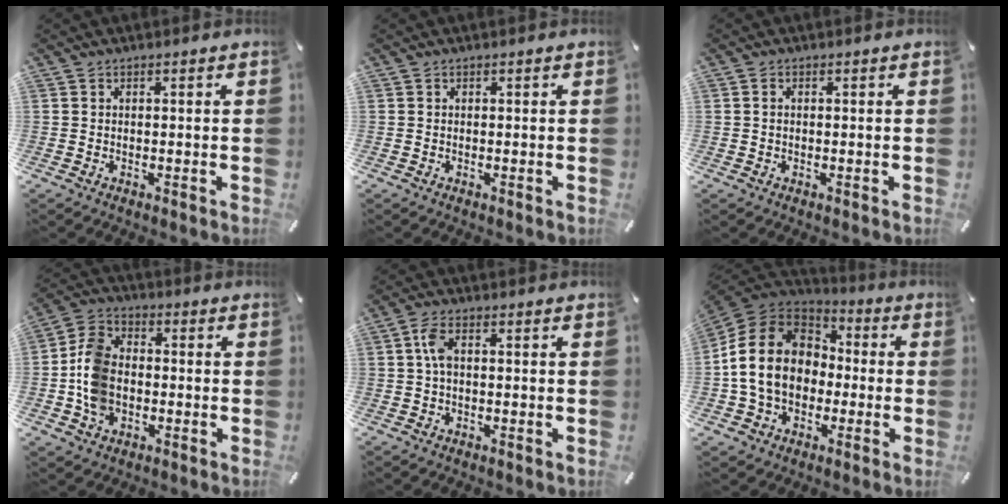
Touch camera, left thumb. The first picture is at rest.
{"total": 0.0}
{"total": 0.8, "force": [0.1, 0.5, 0.6], "torque": [-0.012, 0.004, -0.001]}
{"total": 9.8, "force": [-2.2, 7.7, 5.7], "torque": [-0.130, 0.023, -0.037]}
{"total": 4.1, "force": [0.1, 1.7, 3.7], "torque": [-0.085, 0.002, -0.003]}
{"total": 16.3, "force": [-2.1, 13.5, 9.0], "torque": [-0.206, 0.029, -0.041]}